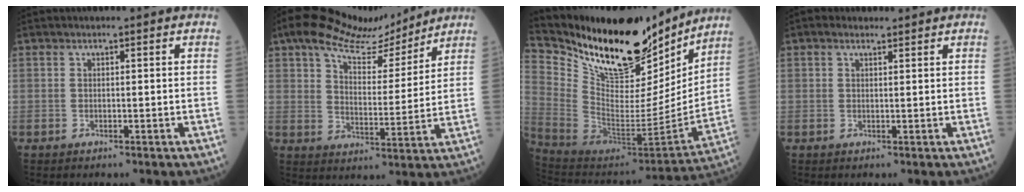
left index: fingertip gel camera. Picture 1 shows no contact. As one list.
[{"total": 13.0, "force": [10.8, 3.9, 6.2], "torque": [-0.113, 0.016, 0.170]}, {"total": 24.4, "force": [20.2, 7.4, 11.6], "torque": [-0.219, -0.033, 0.339]}, {"total": 1.2, "force": [0.9, 0.6, 0.5], "torque": [-0.018, 0.009, 0.014]}]